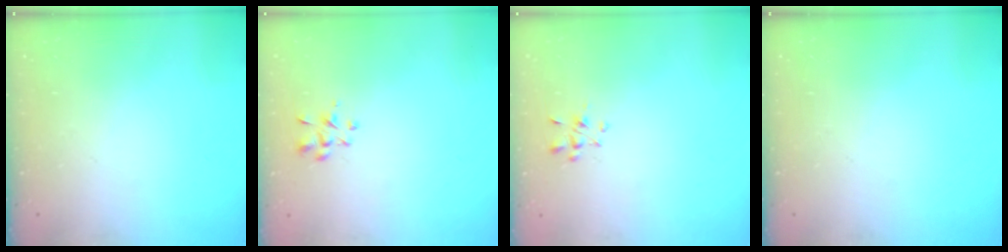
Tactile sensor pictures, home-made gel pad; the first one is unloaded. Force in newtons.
{"total": 2.9, "press": 2.7, "slide": 1.2}
{"total": 2.1, "press": 2.0, "slide": 0.7}
{"total": 0.0}